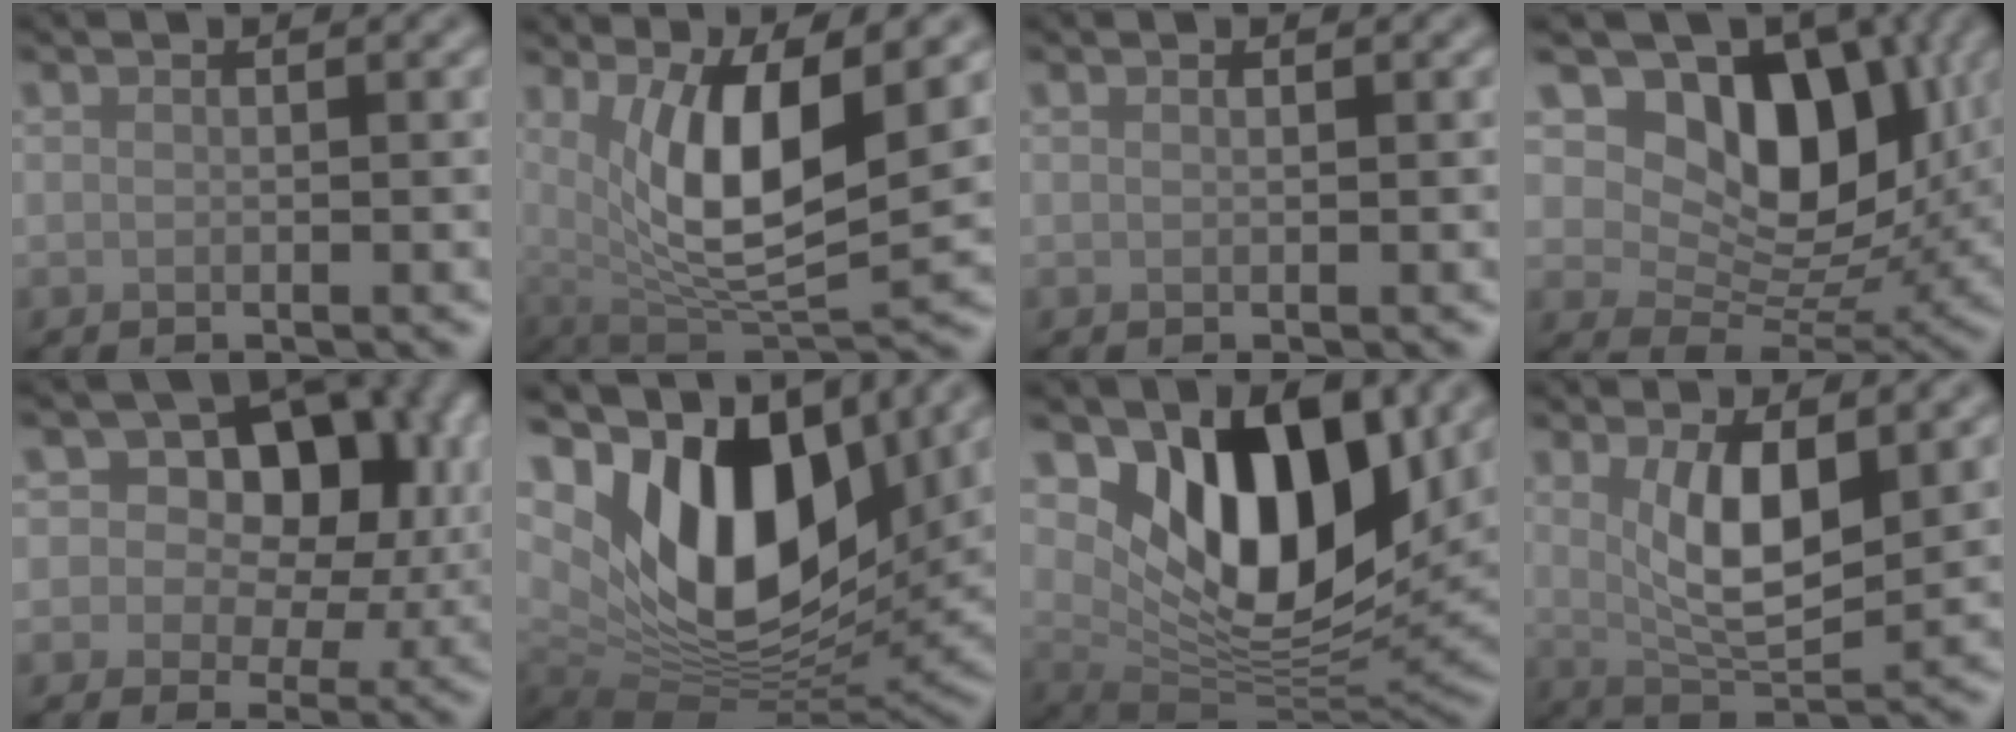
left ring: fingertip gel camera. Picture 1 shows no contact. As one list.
[{"total": 9.0, "force": [2.3, 3.0, 8.1], "torque": [-0.149, -0.014, 0.048]}, {"total": 0.0}, {"total": 10.4, "force": [3.4, 7.2, 6.7], "torque": [-0.099, -0.013, 0.054]}, {"total": 13.9, "force": [5.0, 9.1, 9.3], "torque": [-0.106, 0.042, 0.053]}, {"total": 14.9, "force": [4.8, 8.5, 11.3], "torque": [-0.188, 0.000, 0.086]}, {"total": 10.1, "force": [4.1, 5.4, 7.4], "torque": [-0.117, -0.026, 0.071]}, {"total": 6.0, "force": [1.5, 2.2, 5.3], "torque": [-0.101, -0.010, 0.033]}]